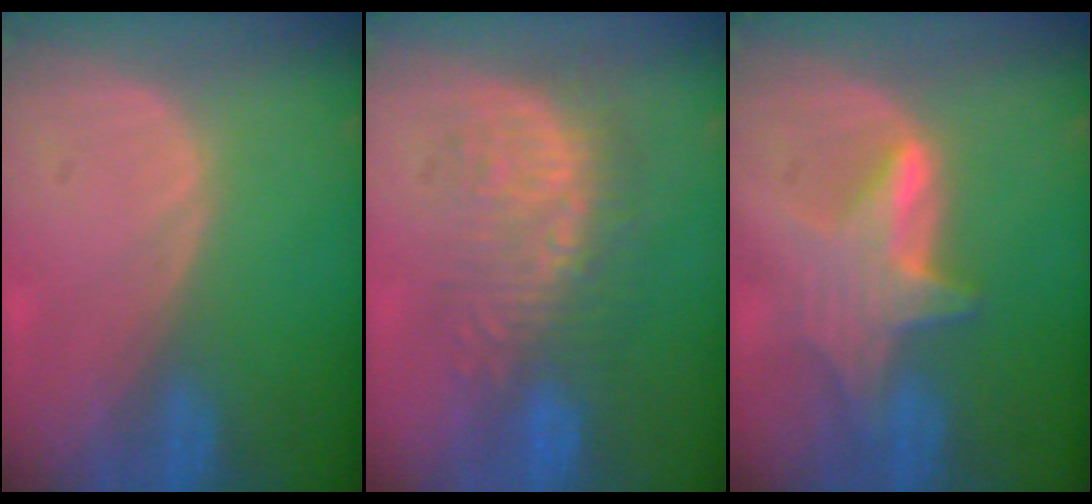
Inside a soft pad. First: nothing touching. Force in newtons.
{"total": 8.9, "press": 8.7, "slide": 1.9}
{"total": 6.3, "press": 6.1, "slide": 1.7}